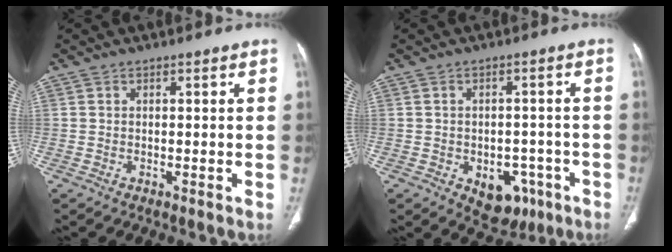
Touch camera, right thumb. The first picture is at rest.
{"total": 8.4, "force": [-3.6, 5.8, 4.9], "torque": [-0.033, 0.022, -0.035]}